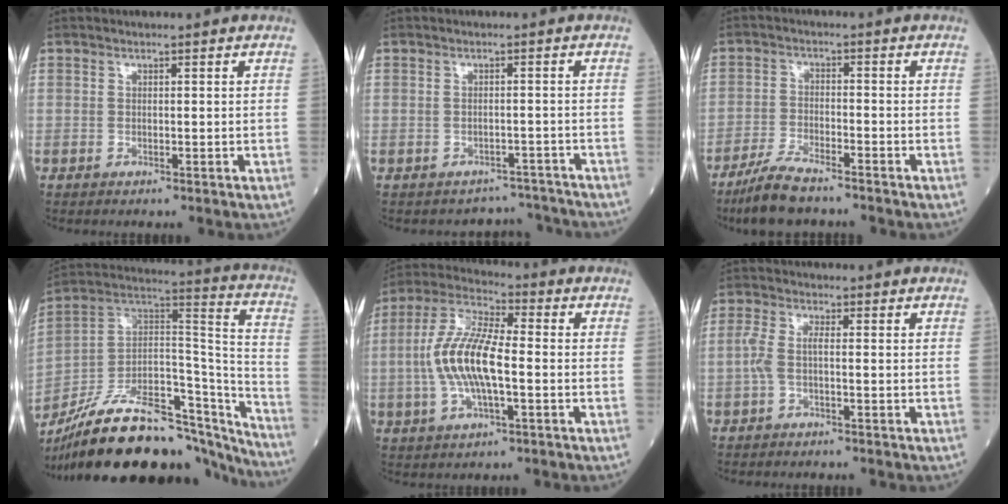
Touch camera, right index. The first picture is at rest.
{"total": 4.0, "force": [-3.7, 1.0, -1.3], "torque": [0.020, 0.021, -0.043]}
{"total": 6.8, "force": [-5.6, 1.1, 3.7], "torque": [-0.080, -0.017, -0.105]}
{"total": 30.7, "force": [-24.8, 8.7, 15.9], "torque": [-0.240, 0.018, -0.383]}
{"total": 12.1, "force": [-1.3, 3.4, 11.6], "torque": [-0.246, 0.012, -0.027]}
{"total": 3.1, "force": [-0.6, 0.8, 3.0], "torque": [-0.077, 0.008, -0.015]}